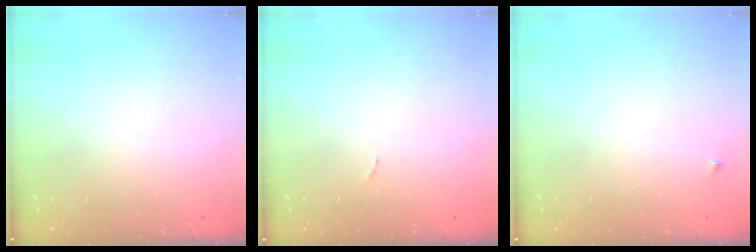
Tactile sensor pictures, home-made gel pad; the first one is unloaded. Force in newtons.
{"total": 4.2, "press": 4.1, "slide": 0.7}
{"total": 2.3, "press": 2.3, "slide": 0.3}